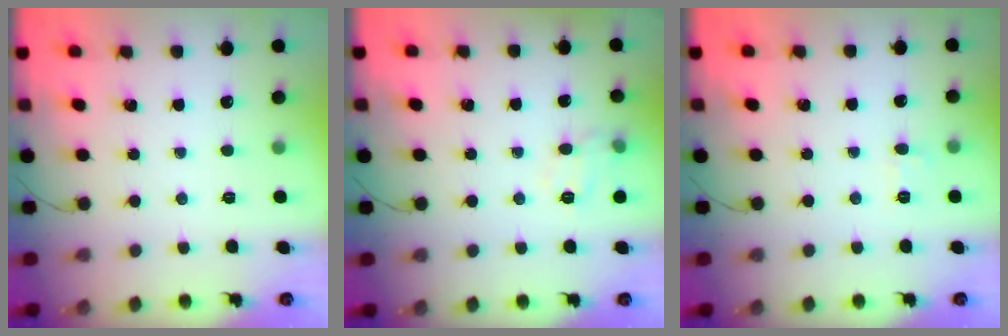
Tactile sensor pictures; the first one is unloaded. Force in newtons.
{"total": 9.0, "press": 9.0, "slide": 0.6}
{"total": 4.8, "press": 4.6, "slide": 1.3}